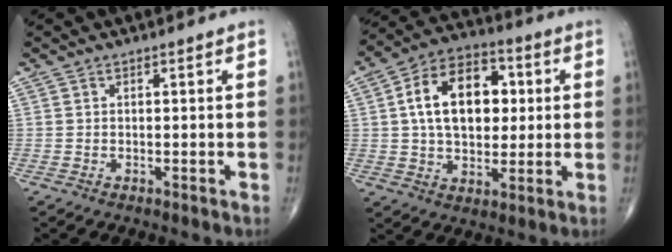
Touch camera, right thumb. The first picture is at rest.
{"total": 16.5, "force": [2.7, 10.6, 12.4], "torque": [-0.172, 0.013, 0.040]}